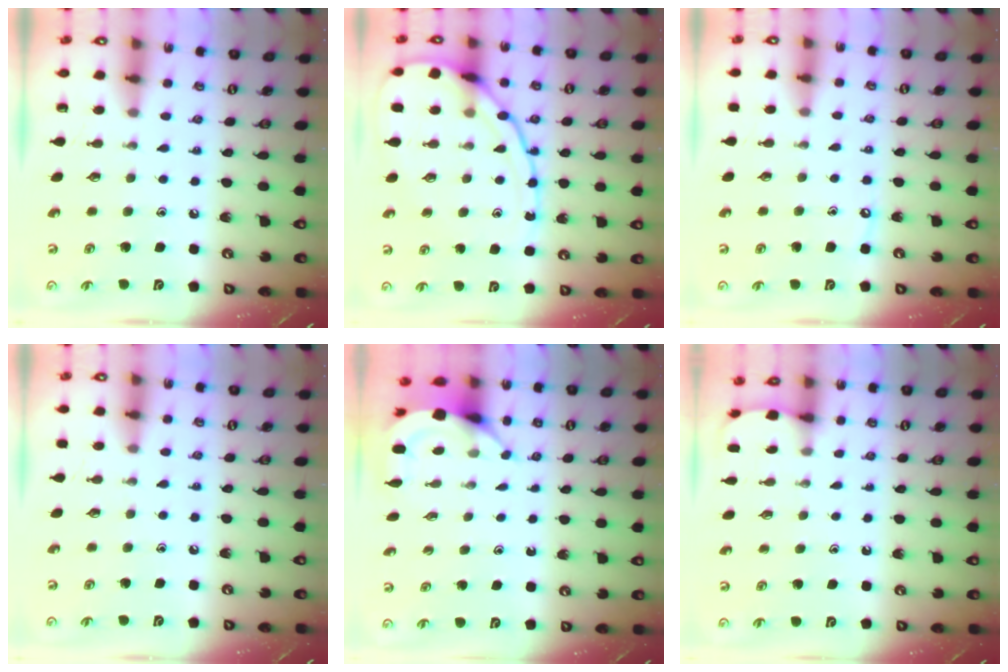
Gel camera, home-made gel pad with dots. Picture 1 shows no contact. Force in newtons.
{"total": 15.9, "press": 15.8, "slide": 1.4}
{"total": 2.6, "press": 2.6, "slide": 0.4}
{"total": 2.8, "press": 2.8, "slide": 0.4}
{"total": 3.9, "press": 3.9, "slide": 0.3}
{"total": 1.8, "press": 1.8, "slide": 0.2}